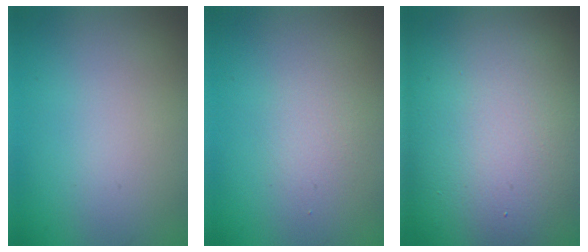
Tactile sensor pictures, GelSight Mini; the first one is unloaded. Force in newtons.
{"total": 1.4, "press": 1.4, "slide": 0.1}
{"total": 21.1, "press": 21.1, "slide": 0.7}